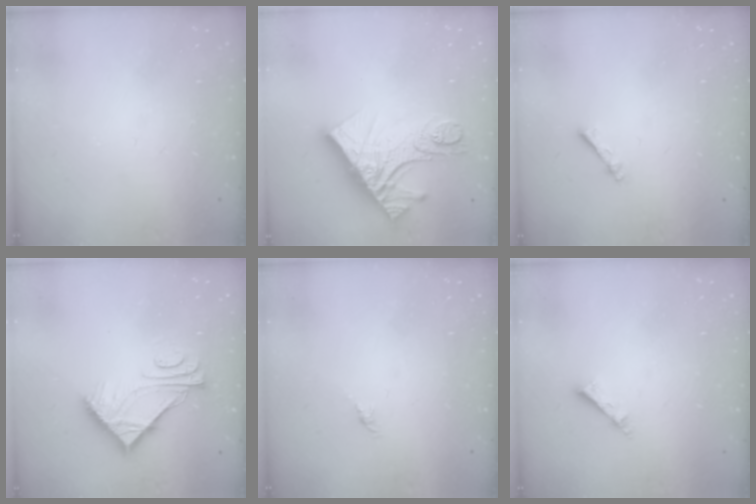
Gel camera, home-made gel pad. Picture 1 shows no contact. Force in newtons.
{"total": 15.7, "press": 15.6, "slide": 1.6}
{"total": 1.1, "press": 1.1, "slide": 0.2}
{"total": 8.7, "press": 8.7, "slide": 0.1}
{"total": 0.0}
{"total": 2.3, "press": 2.3, "slide": 0.1}